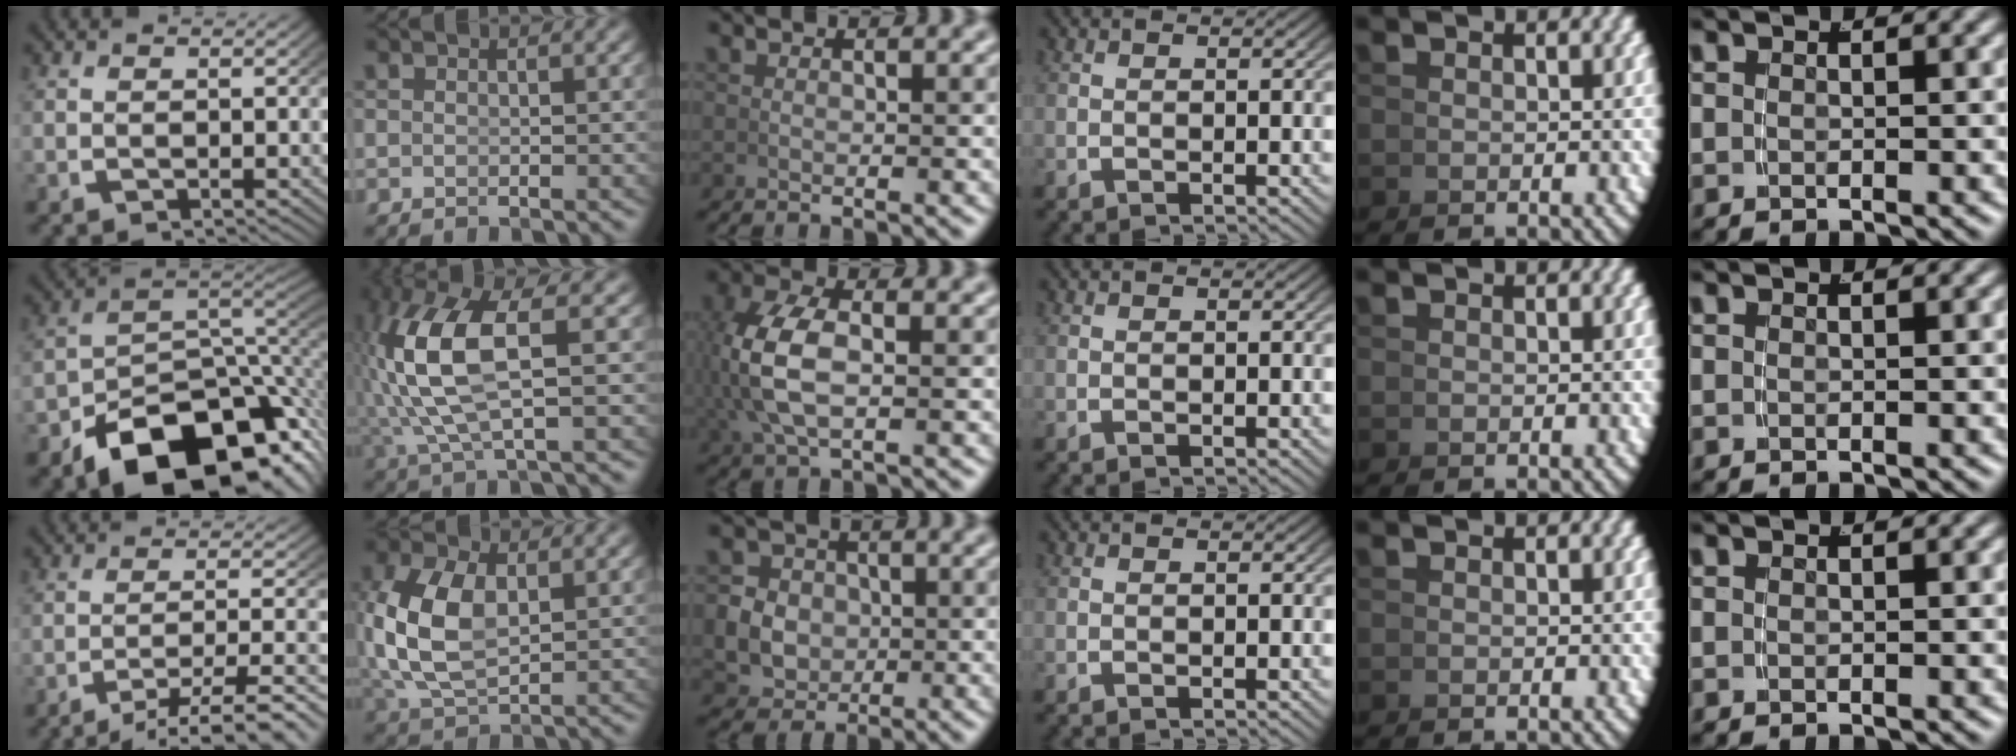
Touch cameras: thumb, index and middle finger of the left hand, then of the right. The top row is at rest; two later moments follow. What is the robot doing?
{"motion": "lift_and_place", "object": "bowl"}